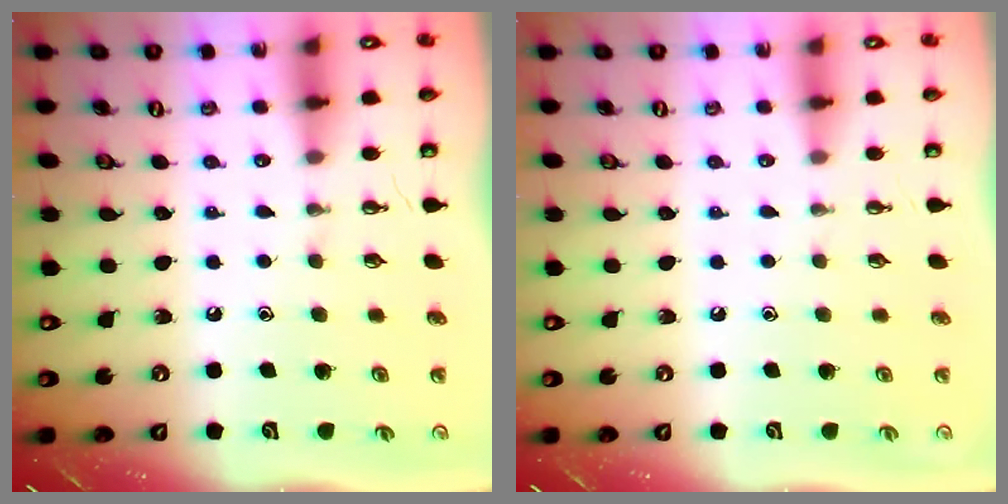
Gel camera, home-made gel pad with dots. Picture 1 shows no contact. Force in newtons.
{"total": 0.0}